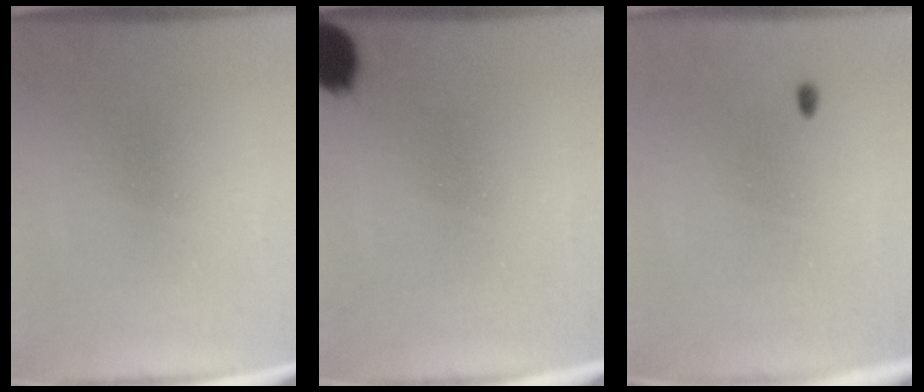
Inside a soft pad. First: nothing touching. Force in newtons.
{"total": 8.9}
{"total": 0.7}